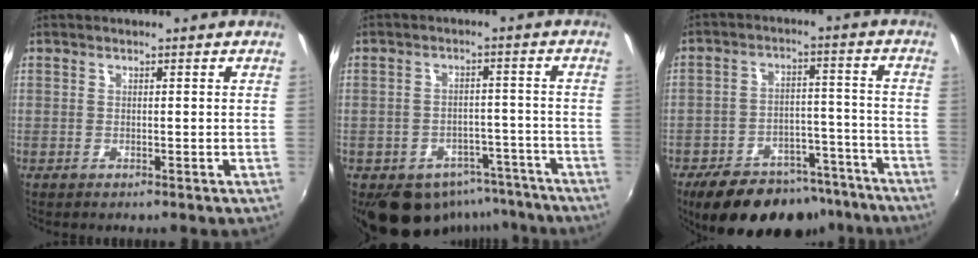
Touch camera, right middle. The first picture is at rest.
{"total": 12.7, "force": [-9.0, 7.9, 4.1], "torque": [-0.084, 0.015, -0.095]}
{"total": 18.9, "force": [-14.8, 9.0, 7.6], "torque": [-0.147, 0.031, -0.196]}